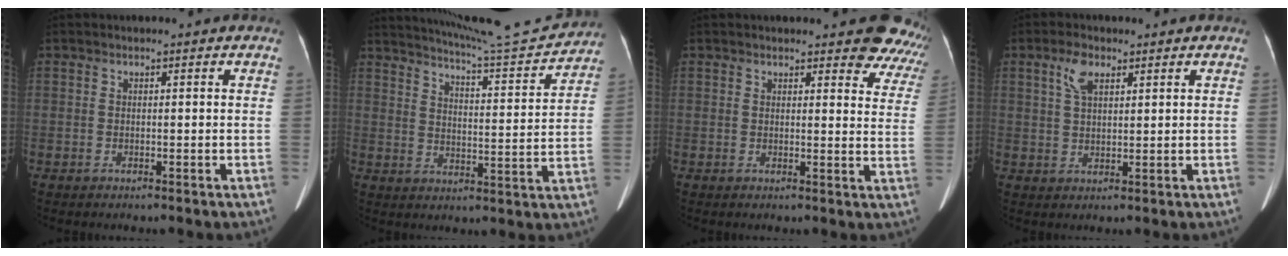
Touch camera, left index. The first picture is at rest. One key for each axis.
{"total": 15.0, "fx": 14.5, "fy": -0.7, "fz": 3.9, "tx": -0.069, "ty": -0.034, "tz": 0.201}
{"total": 9.5, "fx": 8.5, "fy": 3.2, "fz": 2.7, "tx": 0.018, "ty": -0.032, "tz": 0.059}
{"total": 3.8, "fx": 2.0, "fy": 1.6, "fz": 2.8, "tx": -0.059, "ty": 0.011, "tz": 0.043}